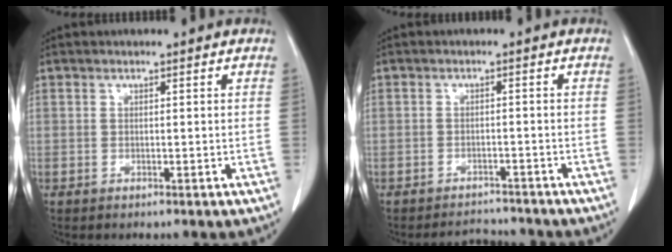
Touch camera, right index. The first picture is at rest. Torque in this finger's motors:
{"motor_torque": [-0.04, -0.03, -0.12, -0.04]}